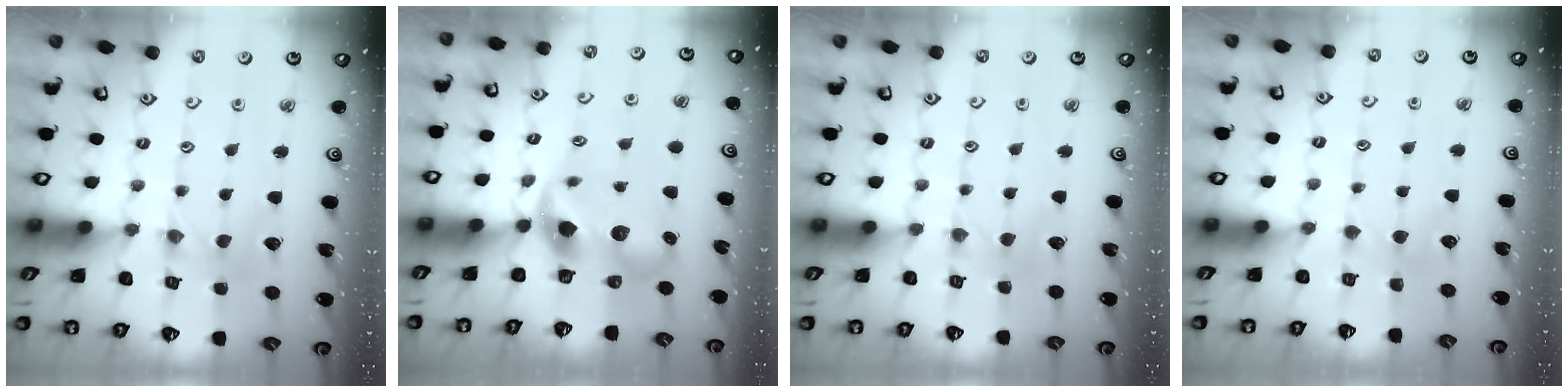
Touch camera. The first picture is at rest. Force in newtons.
{"total": 9.5, "press": 9.4, "slide": 1.7}
{"total": 1.8, "press": 1.8, "slide": 0.3}
{"total": 2.5, "press": 2.5, "slide": 0.4}